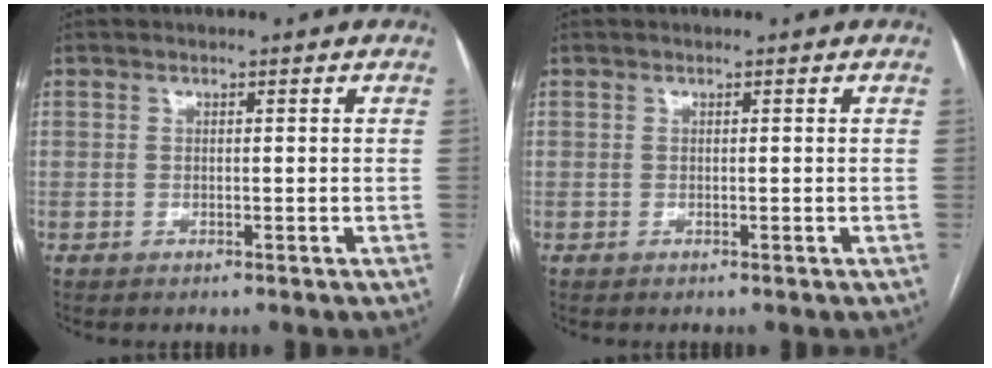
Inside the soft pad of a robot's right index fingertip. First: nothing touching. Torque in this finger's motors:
{"motor_torque": [-0.01, 0.01, 0.00, 0.00]}